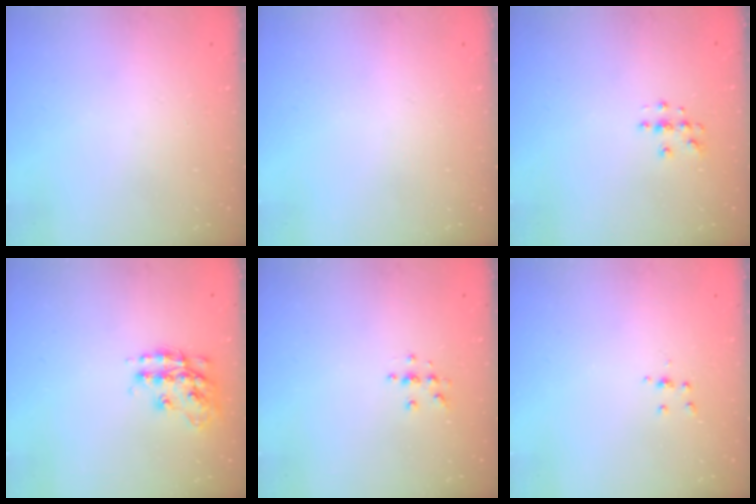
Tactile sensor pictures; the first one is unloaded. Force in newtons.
{"total": 0.0}
{"total": 3.8, "press": 3.8, "slide": 0.4}
{"total": 14.2, "press": 14.2, "slide": 0.9}
{"total": 4.7, "press": 4.6, "slide": 0.5}
{"total": 3.3, "press": 3.3, "slide": 0.4}